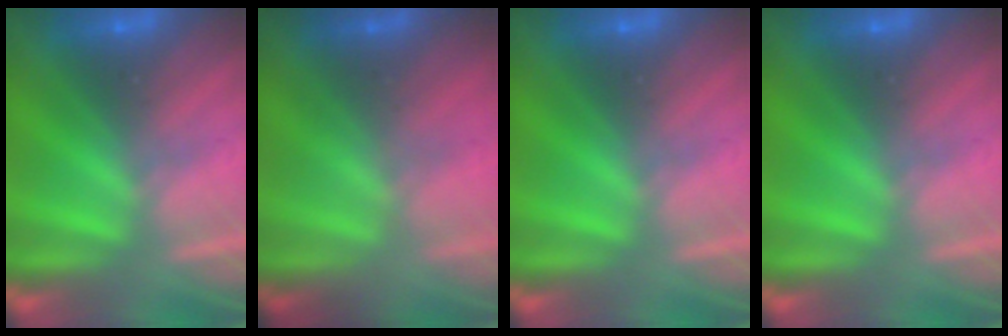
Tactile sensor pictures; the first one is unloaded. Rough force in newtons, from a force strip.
{"total": 1.7}
{"total": 0.0}
{"total": 0.0}